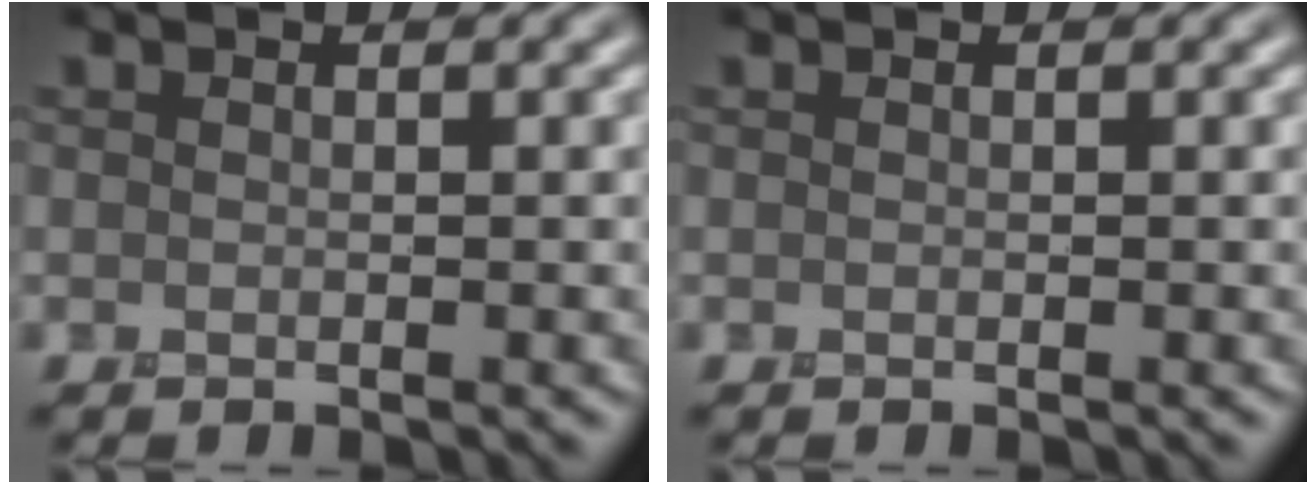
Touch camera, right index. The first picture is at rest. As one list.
[{"total": 0.0}]